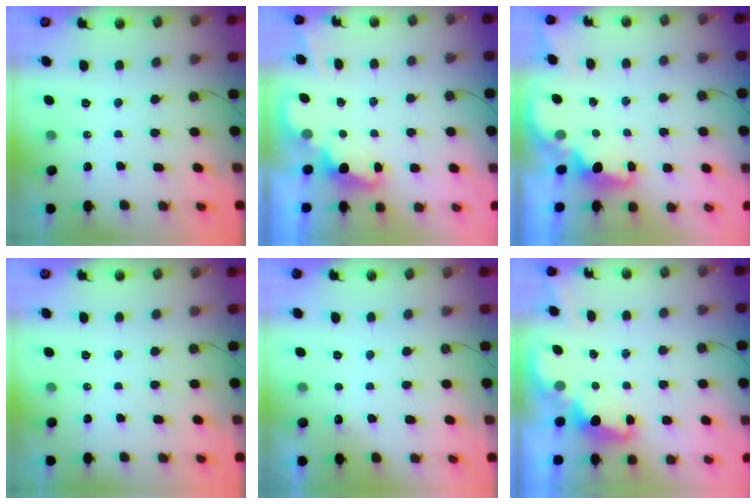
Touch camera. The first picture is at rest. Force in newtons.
{"total": 2.5, "press": 2.4, "slide": 0.5}
{"total": 2.2, "press": 2.0, "slide": 0.8}
{"total": 0.0}
{"total": 3.6, "press": 3.4, "slide": 1.3}
{"total": 2.5, "press": 2.5, "slide": 0.5}